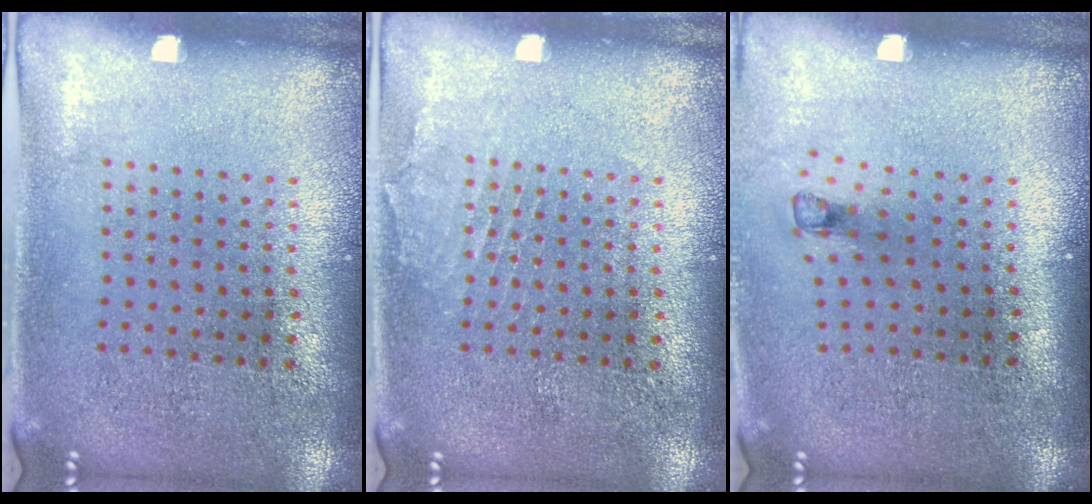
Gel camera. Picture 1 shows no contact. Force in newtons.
{"total": 1.0, "press": 1.0, "slide": 0.1}
{"total": 0.8, "press": 0.4, "slide": 0.7}